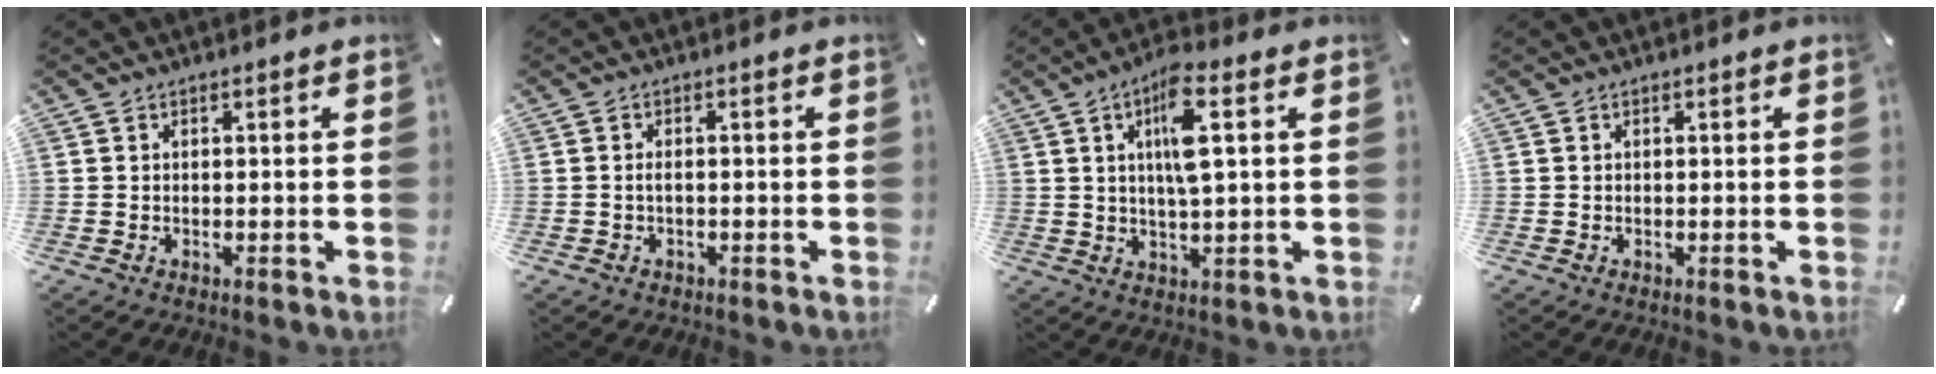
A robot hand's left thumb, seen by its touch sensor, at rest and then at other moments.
{"total": 1.4, "force": [-0.3, 0.7, 1.1], "torque": [-0.023, 0.002, -0.008]}
{"total": 9.7, "force": [2.9, 2.3, 9.0], "torque": [-0.161, -0.001, 0.044]}
{"total": 0.0}